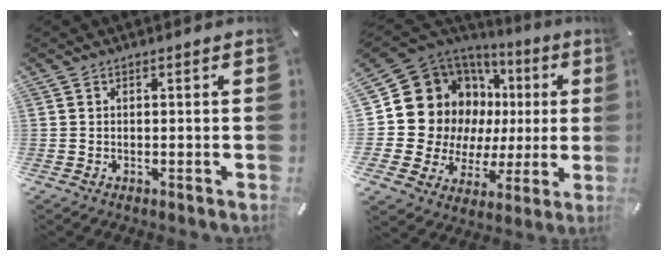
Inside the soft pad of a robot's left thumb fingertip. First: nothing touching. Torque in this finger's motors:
{"motor_torque": [0.82, 0.77, 0.48, 0.06, 0.35]}